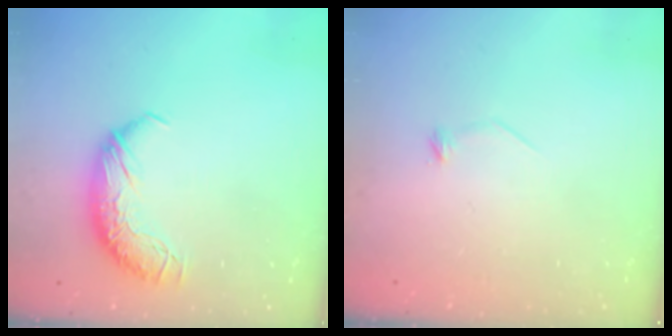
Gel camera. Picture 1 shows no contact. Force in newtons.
{"total": 7.1, "press": 7.0, "slide": 0.9}